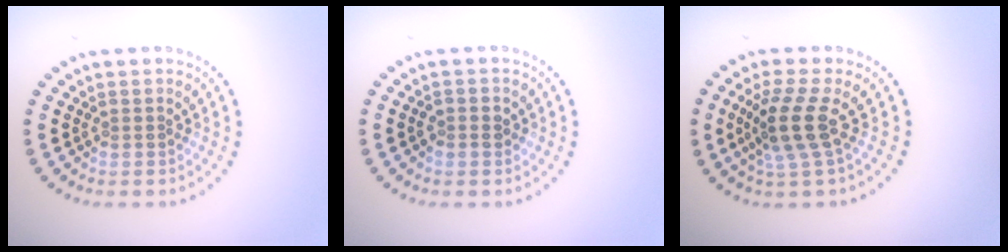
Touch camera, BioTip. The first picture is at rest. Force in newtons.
{"total": 1.5, "press": 1.4, "slide": 0.4}
{"total": 3.8, "press": 3.0, "slide": 2.3}